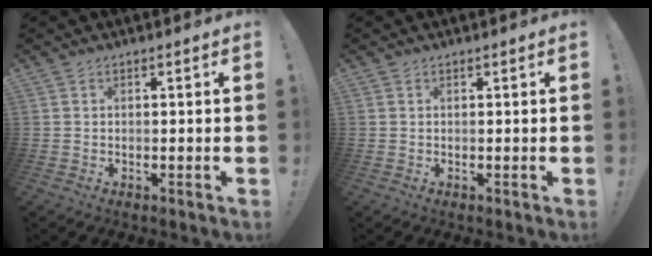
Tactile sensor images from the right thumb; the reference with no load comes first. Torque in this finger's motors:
{"motor_torque": [0.00, 0.00, -0.10, 0.12, 0.07]}